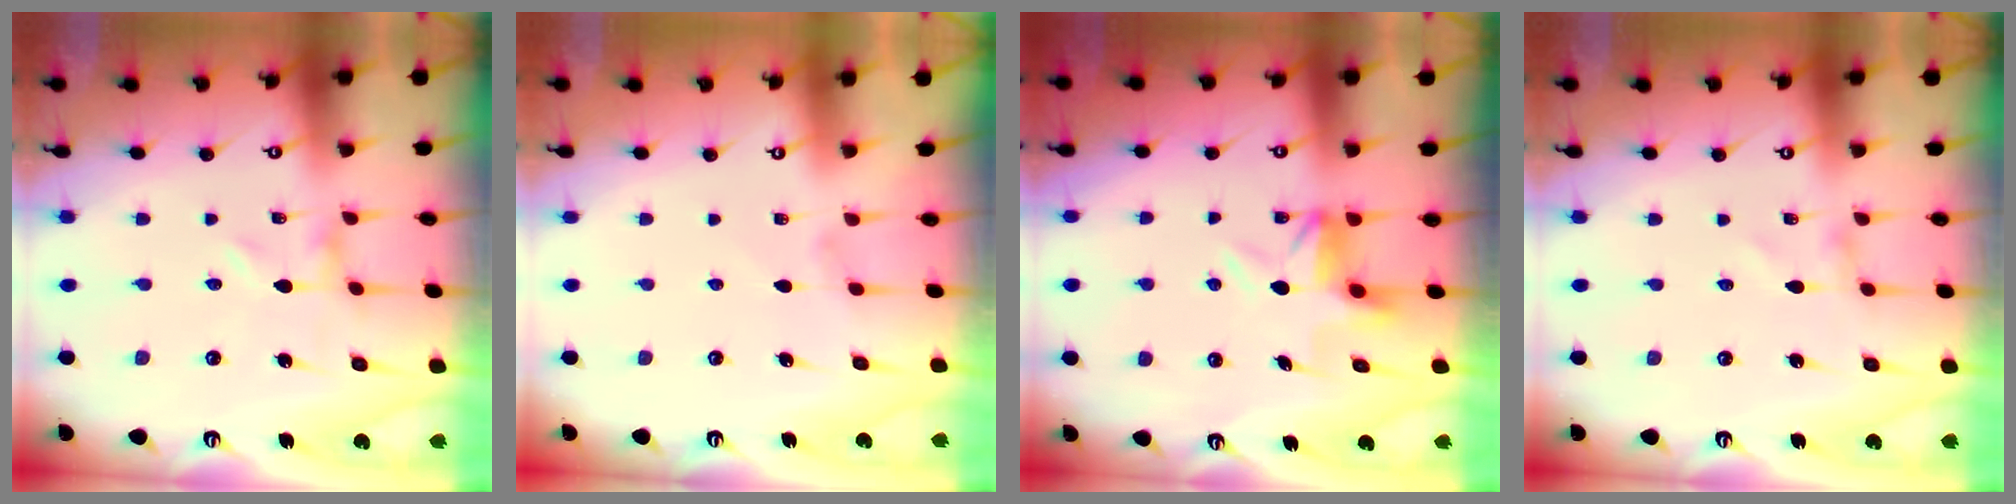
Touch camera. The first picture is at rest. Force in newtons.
{"total": 0.0}
{"total": 5.5, "press": 5.3, "slide": 1.2}
{"total": 1.0, "press": 1.0, "slide": 0.1}